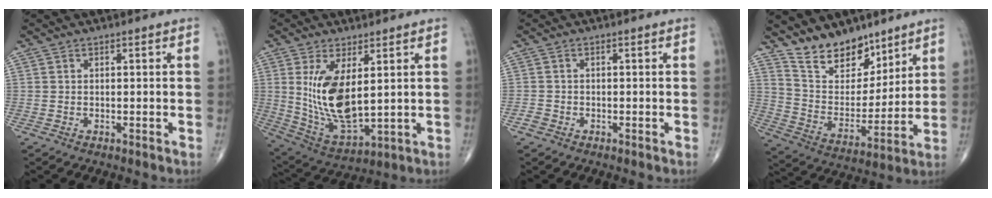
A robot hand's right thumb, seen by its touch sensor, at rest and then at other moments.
{"total": 13.6, "force": [2.7, 6.0, 11.9], "torque": [-0.225, -0.026, 0.074]}
{"total": 1.3, "force": [-0.8, 1.0, 0.3], "torque": [-0.004, 0.002, -0.019]}
{"total": 13.6, "force": [10.6, 6.9, 5.1], "torque": [-0.047, -0.080, 0.202]}